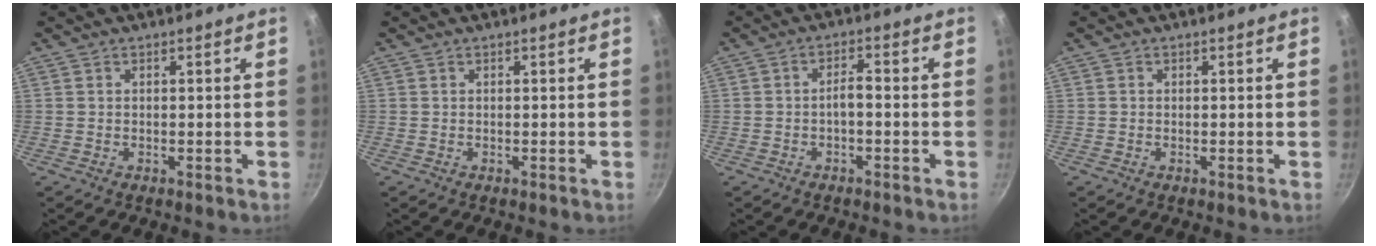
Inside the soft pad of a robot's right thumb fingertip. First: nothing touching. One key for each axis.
{"total": 0.0}
{"total": 2.6, "fx": -1.1, "fy": 0.9, "fz": 2.2, "tx": -0.038, "ty": 0.020, "tz": -0.020}
{"total": 0.0}